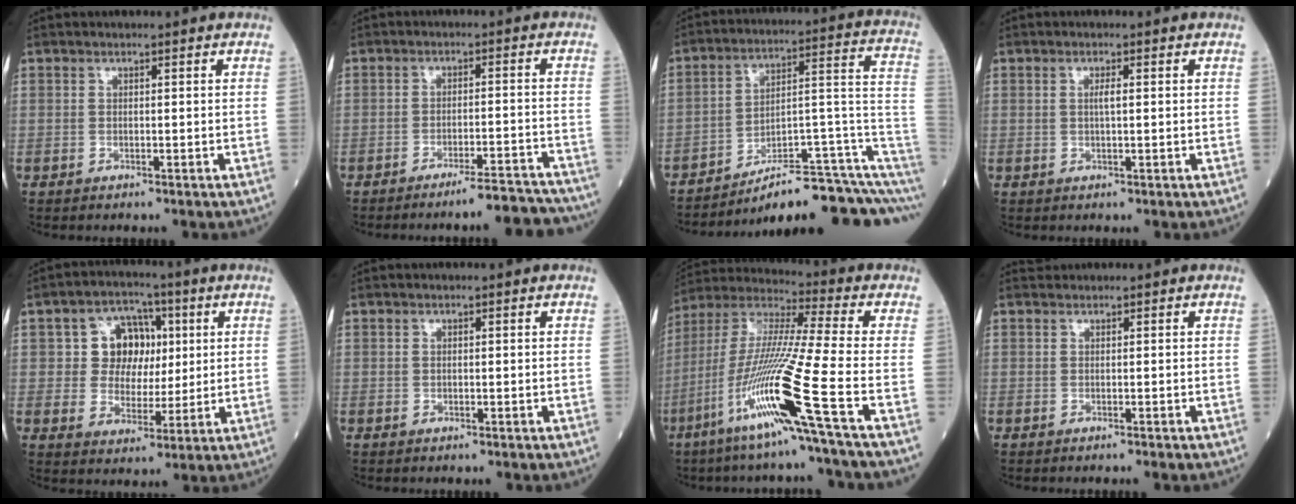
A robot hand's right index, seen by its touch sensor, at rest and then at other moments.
{"total": 9.2, "force": [-8.7, 0.3, 2.9], "torque": [-0.010, 0.019, -0.120]}
{"total": 16.9, "force": [-11.5, 1.8, 12.3], "torque": [-0.100, 0.071, -0.165]}
{"total": 1.3, "force": [0.2, 0.0, 1.2], "torque": [-0.027, 0.000, 0.002]}
{"total": 8.3, "force": [1.8, 7.0, 4.0], "torque": [-0.064, 0.024, 0.038]}
{"total": 0.0}
{"total": 18.2, "force": [-7.8, -2.0, 16.3], "torque": [-0.345, -0.030, -0.158]}
{"total": 0.0}